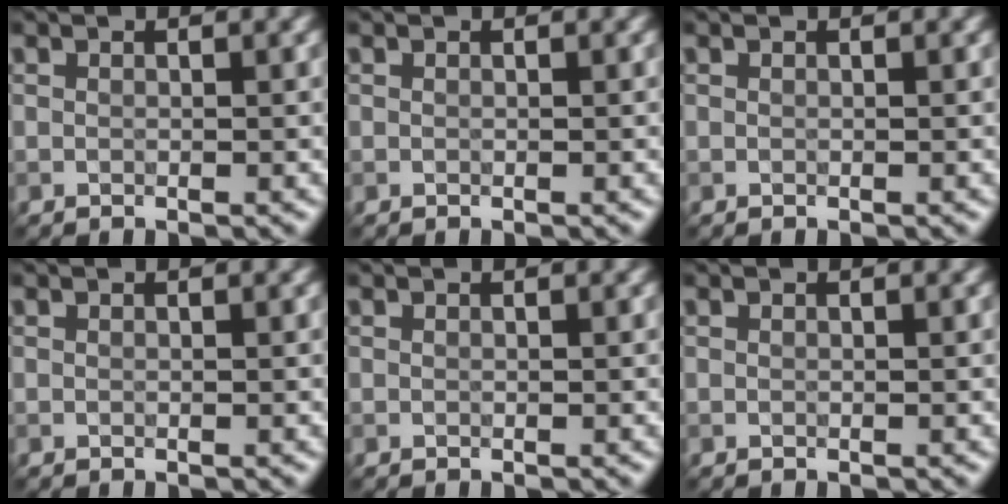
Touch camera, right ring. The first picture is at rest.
{"total": 0.0}
{"total": 0.0}
{"total": 0.0}
{"total": 0.0}
{"total": 0.0}